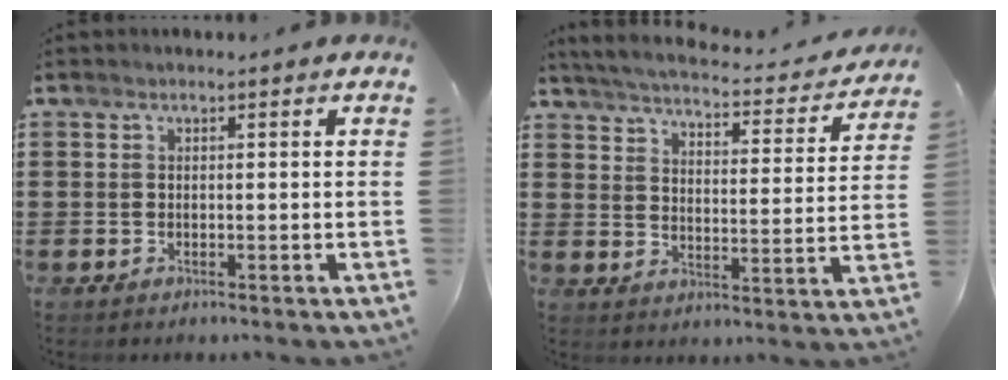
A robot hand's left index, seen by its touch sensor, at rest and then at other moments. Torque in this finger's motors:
{"motor_torque": [2.14, 0.00, 0.31, 0.05]}